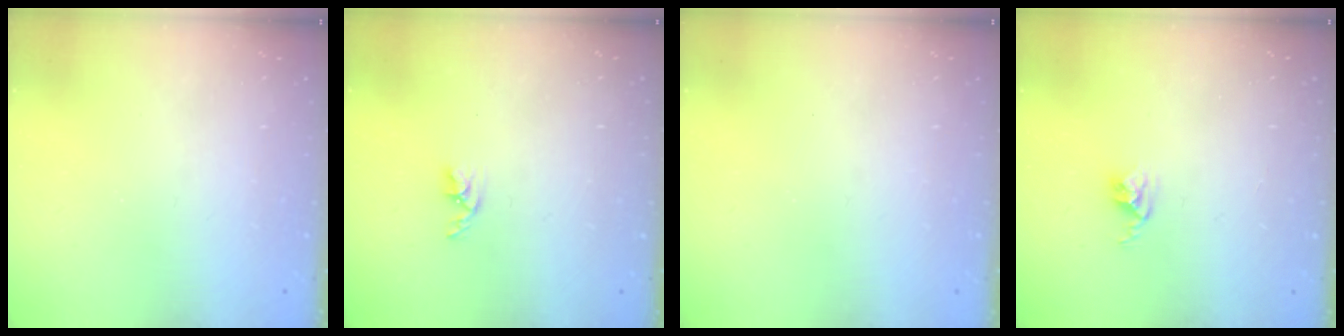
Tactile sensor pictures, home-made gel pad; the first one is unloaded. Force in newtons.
{"total": 3.3, "press": 3.2, "slide": 0.5}
{"total": 0.0}
{"total": 2.8, "press": 2.7, "slide": 0.4}